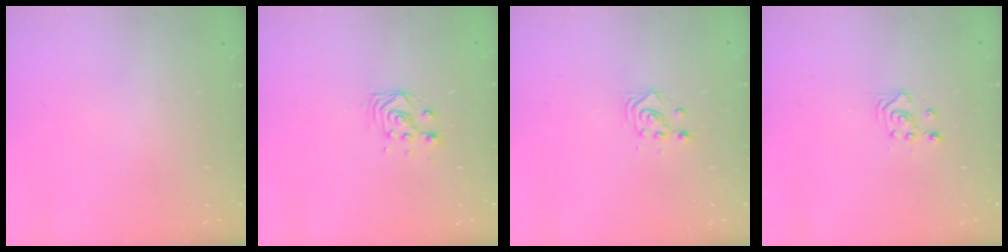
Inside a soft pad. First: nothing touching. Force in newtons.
{"total": 3.8, "press": 3.7, "slide": 0.6}
{"total": 2.9, "press": 2.9, "slide": 0.1}
{"total": 2.3, "press": 2.3, "slide": 0.3}